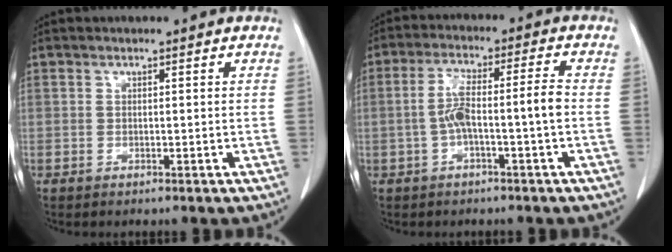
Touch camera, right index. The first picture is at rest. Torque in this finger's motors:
{"motor_torque": [0.96, -0.30, 0.53, 0.13]}